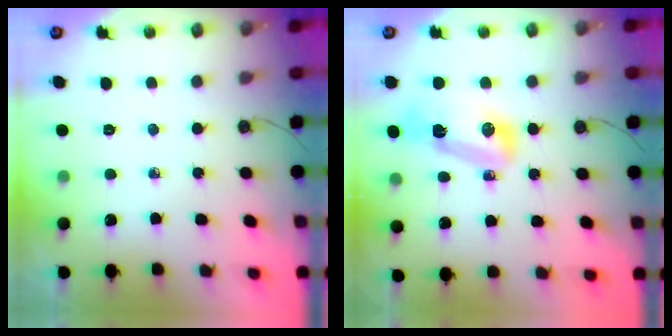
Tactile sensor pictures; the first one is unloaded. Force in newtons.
{"total": 9.2, "press": 9.2, "slide": 0.6}